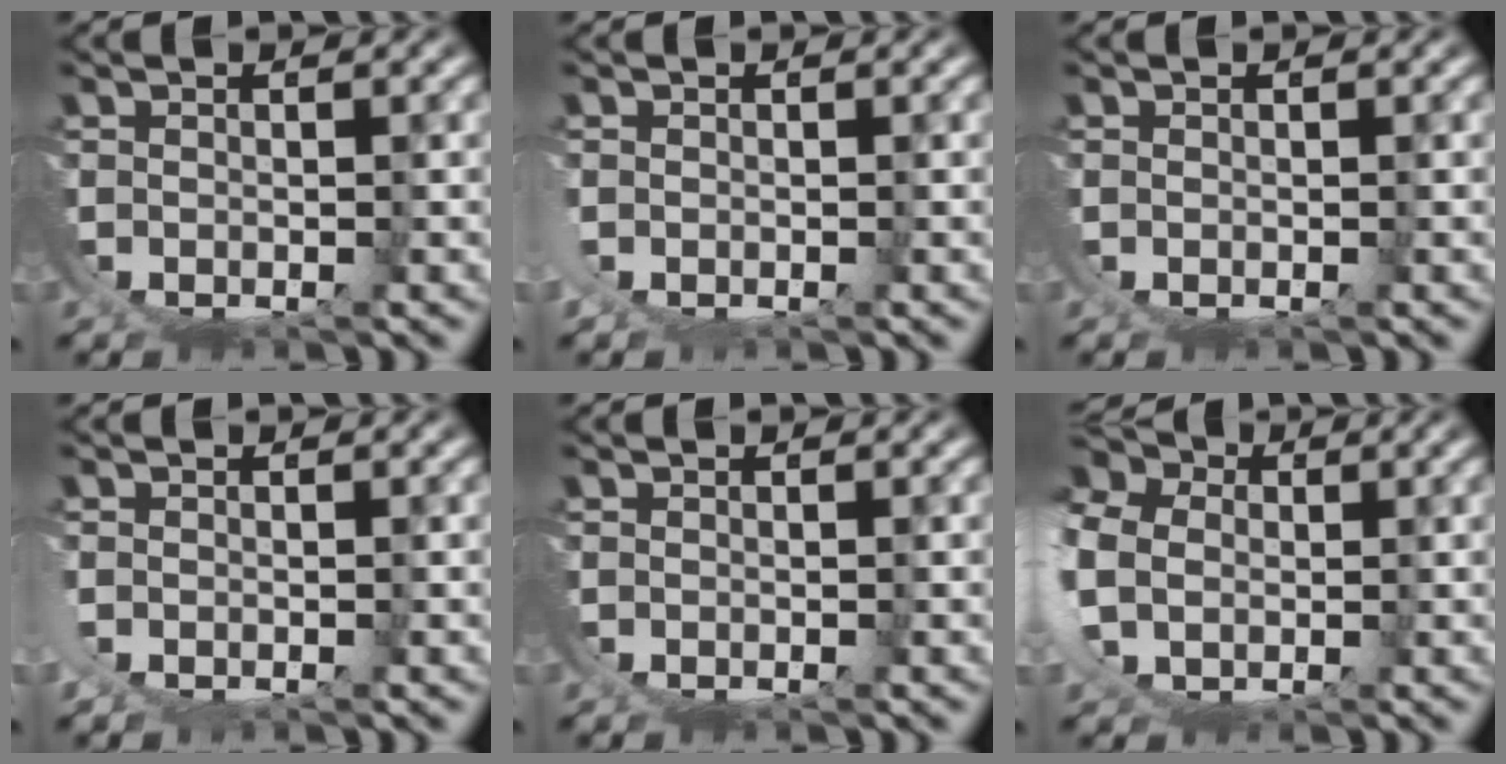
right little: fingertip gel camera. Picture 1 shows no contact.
{"total": 0.0}
{"total": 0.6, "force": [0.3, -0.2, -0.4], "torque": [0.016, 0.005, 0.002]}
{"total": 0.0}
{"total": 0.0}
{"total": 7.1, "force": [2.6, 5.0, 4.3], "torque": [-0.101, 0.002, 0.037]}